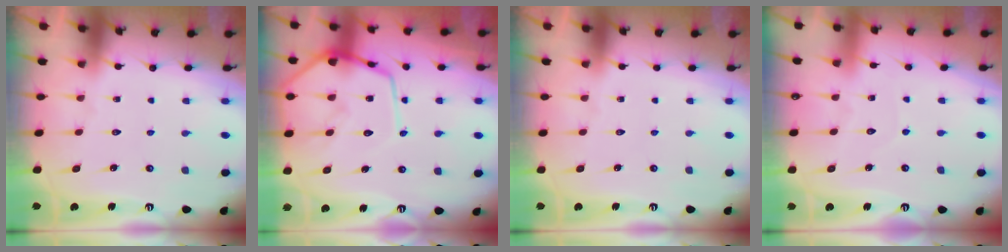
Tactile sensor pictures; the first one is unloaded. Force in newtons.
{"total": 15.0, "press": 15.0, "slide": 1.3}
{"total": 0.0}
{"total": 2.5, "press": 2.5, "slide": 0.2}